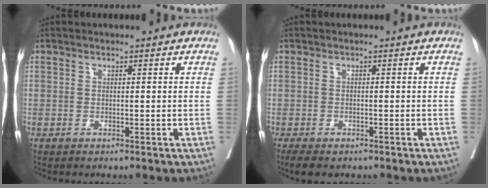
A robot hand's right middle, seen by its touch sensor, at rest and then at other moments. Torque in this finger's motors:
{"motor_torque": [0.34, -0.31, 0.01, 0.01]}